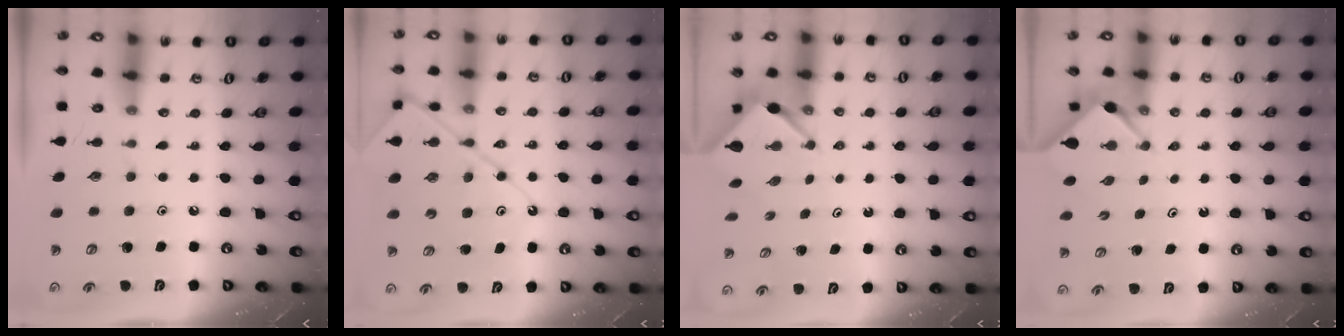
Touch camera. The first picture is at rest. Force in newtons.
{"total": 12.2, "press": 12.1, "slide": 1.3}
{"total": 3.1, "press": 3.1, "slide": 0.2}
{"total": 2.9, "press": 2.9, "slide": 0.3}